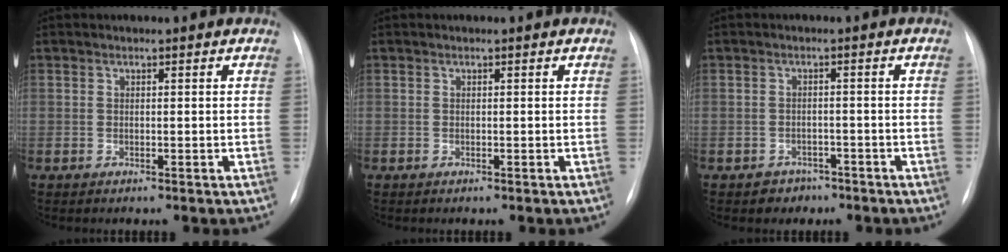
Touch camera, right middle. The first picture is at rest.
{"total": 0.0}
{"total": 2.7, "force": [-1.8, 2.0, 0.1], "torque": [-0.005, 0.010, -0.022]}